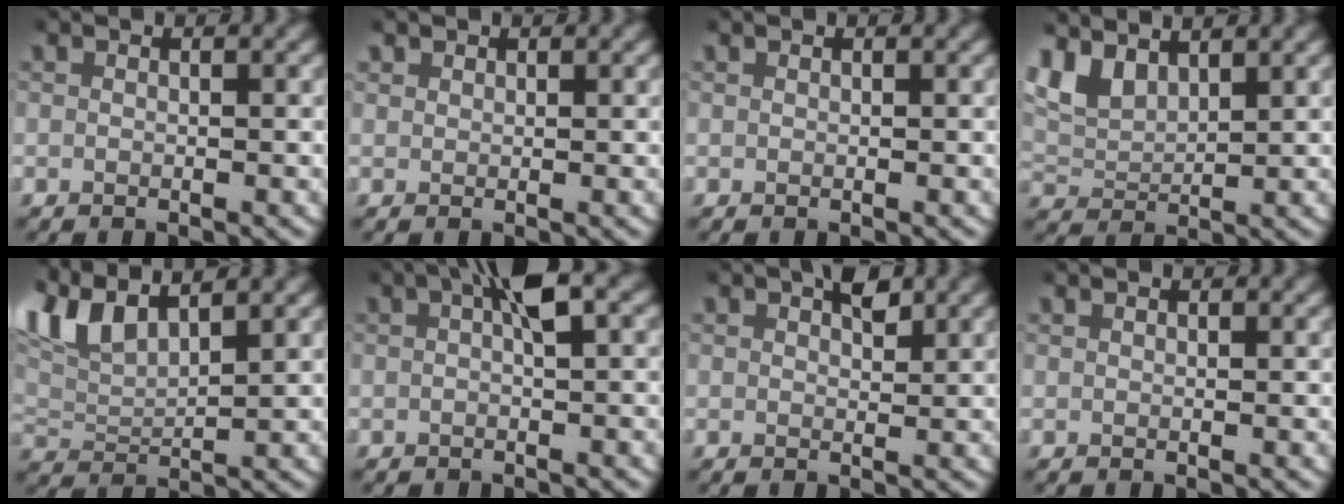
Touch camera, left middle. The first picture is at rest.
{"total": 1.1, "force": [0.8, 0.7, 0.2], "torque": [-0.008, -0.003, 0.017]}
{"total": 0.0}
{"total": 5.3, "force": [2.5, 3.8, 2.8], "torque": [-0.082, 0.001, 0.046]}
{"total": 7.9, "force": [3.2, 5.6, 4.6], "torque": [-0.137, 0.003, 0.051]}
{"total": 3.3, "force": [0.9, 0.8, 3.1], "torque": [-0.047, 0.014, 0.012]}
{"total": 1.8, "force": [1.1, 0.8, 1.2], "torque": [-0.015, 0.000, 0.018]}
{"total": 0.0}